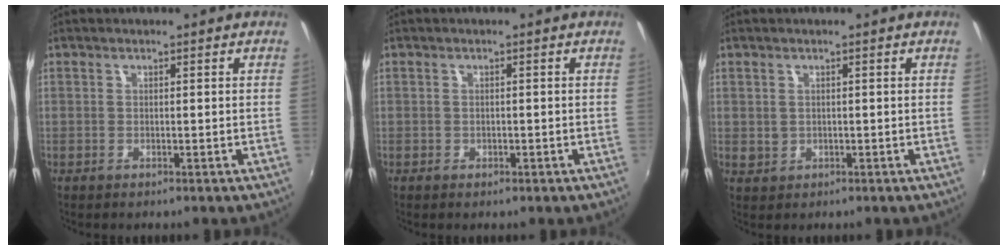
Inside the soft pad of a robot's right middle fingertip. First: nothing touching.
{"total": 1.3, "force": [-0.6, 1.0, 0.5], "torque": [-0.008, -0.005, -0.008]}
{"total": 1.8, "force": [0.3, 1.7, 0.5], "torque": [-0.003, 0.001, 0.007]}